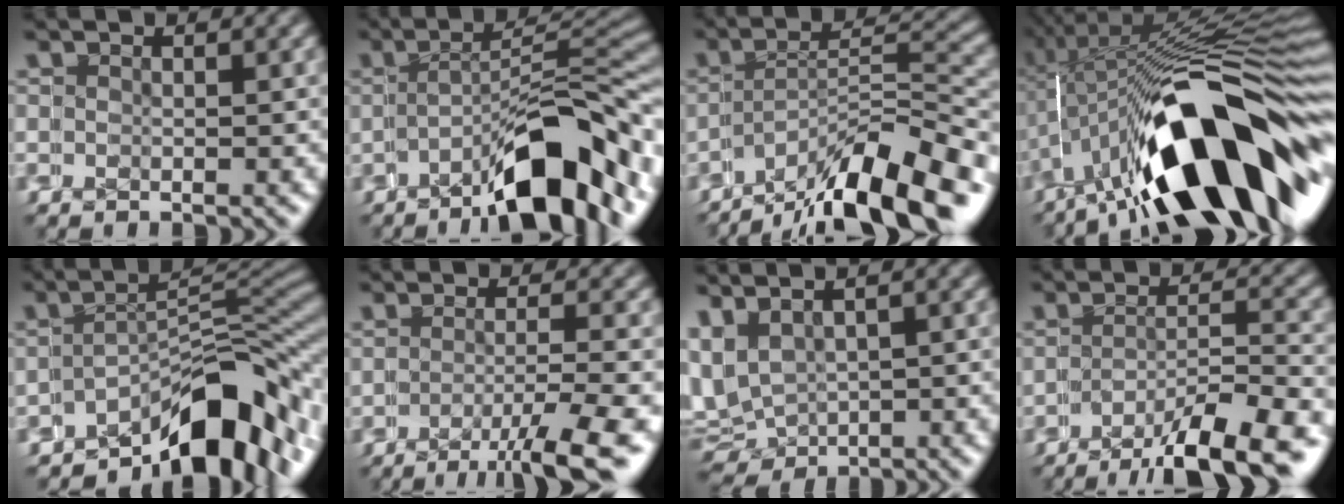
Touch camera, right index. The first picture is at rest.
{"total": 7.6, "force": [-4.7, 1.0, 5.9], "torque": [-0.063, 0.008, -0.062]}
{"total": 8.4, "force": [-5.9, 2.2, 5.5], "torque": [-0.052, 0.015, -0.090]}
{"total": 12.4, "force": [-4.4, 3.2, 11.2], "torque": [-0.135, 0.021, -0.049]}
{"total": 8.2, "force": [-5.6, 2.0, 5.6], "torque": [-0.049, 0.007, -0.083]}
{"total": 6.5, "force": [-5.1, 1.1, 3.9], "torque": [-0.033, -0.006, -0.071]}
{"total": 6.6, "force": [1.4, 5.9, 2.6], "torque": [-0.081, -0.033, 0.042]}
{"total": 7.4, "force": [-6.3, 1.2, 3.6], "torque": [-0.019, 0.006, -0.095]}